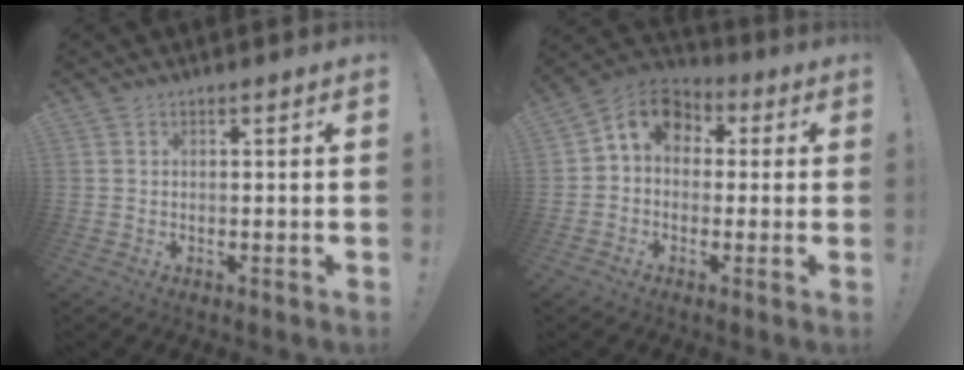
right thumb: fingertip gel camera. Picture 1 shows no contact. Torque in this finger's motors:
{"motor_torque": [0.49, 0.95, 0.02, 0.02, 0.05]}